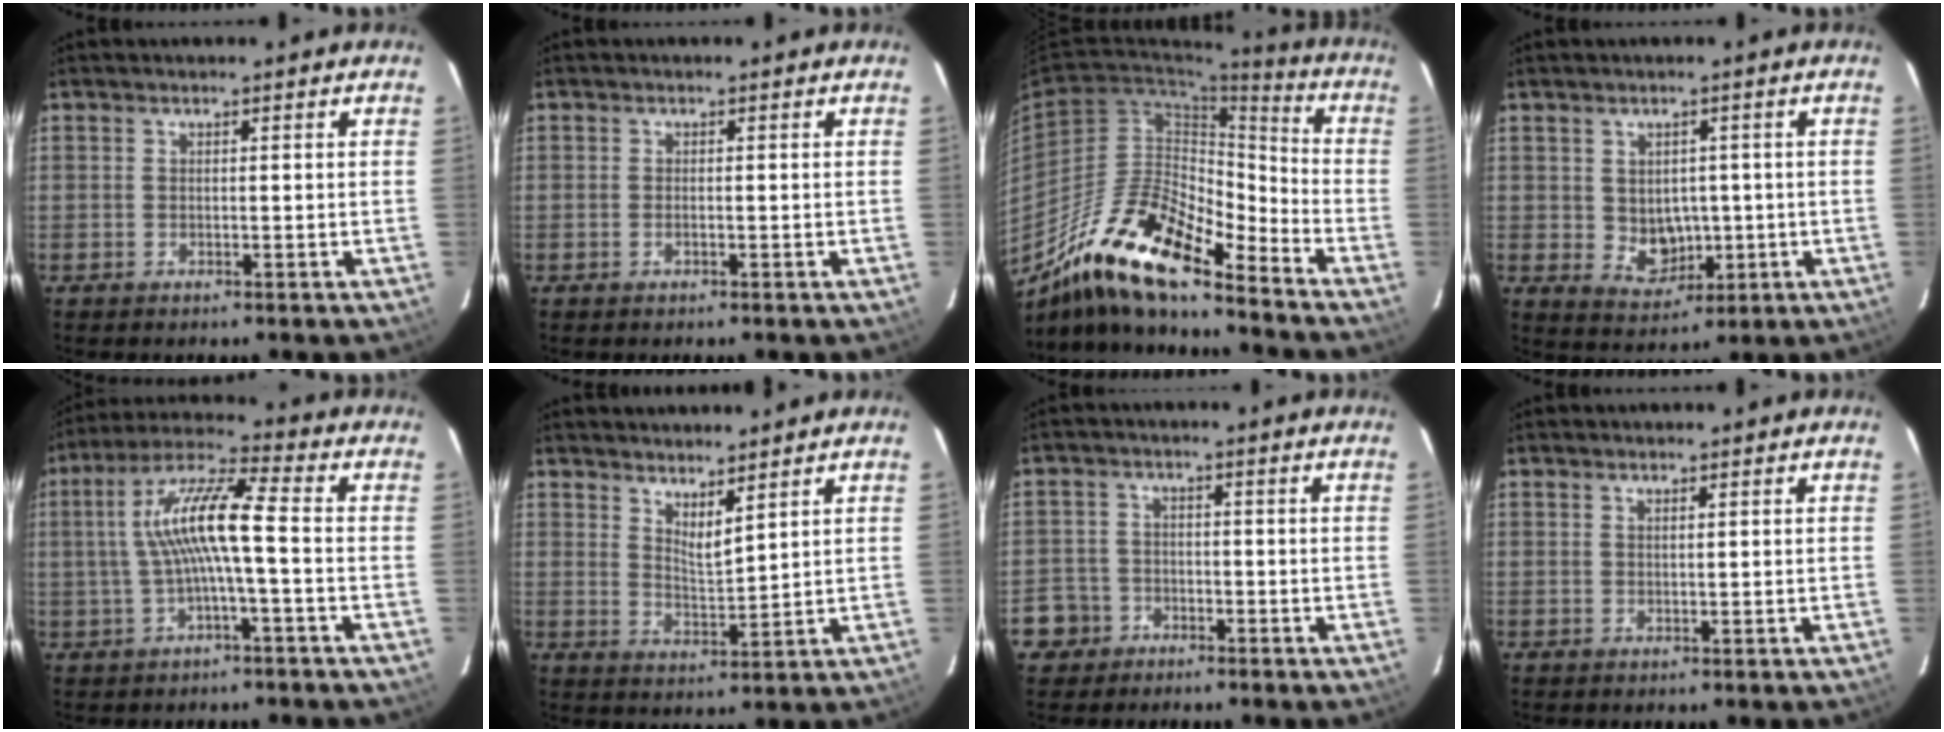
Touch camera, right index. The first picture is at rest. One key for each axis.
{"total": 0.9, "fx": -0.3, "fy": 0.4, "fz": 0.7, "tx": -0.015, "ty": 0.001, "tz": -0.007}
{"total": 18.9, "fx": -14.4, "fy": 4.4, "fz": 11.4, "tx": -0.201, "ty": -0.008, "tz": -0.273}
{"total": 5.9, "fx": -0.1, "fy": 5.1, "fz": 3.0, "tx": -0.056, "ty": 0.001, "tz": 0.017}
{"total": 10.6, "fx": -0.6, "fy": 0.9, "fz": 10.5, "tx": -0.210, "ty": 0.020, "tz": -0.010}
{"total": 4.7, "fx": 3.9, "fy": 0.7, "fz": 2.5, "tx": -0.042, "ty": -0.011, "tz": 0.066}
{"total": 5.9, "fx": -3.0, "fy": 5.0, "fz": 0.5, "tx": -0.023, "ty": 0.022, "tz": -0.055}
{"total": 0.6, "fx": 0.5, "fy": 0.0, "fz": 0.4, "tx": -0.006, "ty": 0.001, "tz": 0.009}